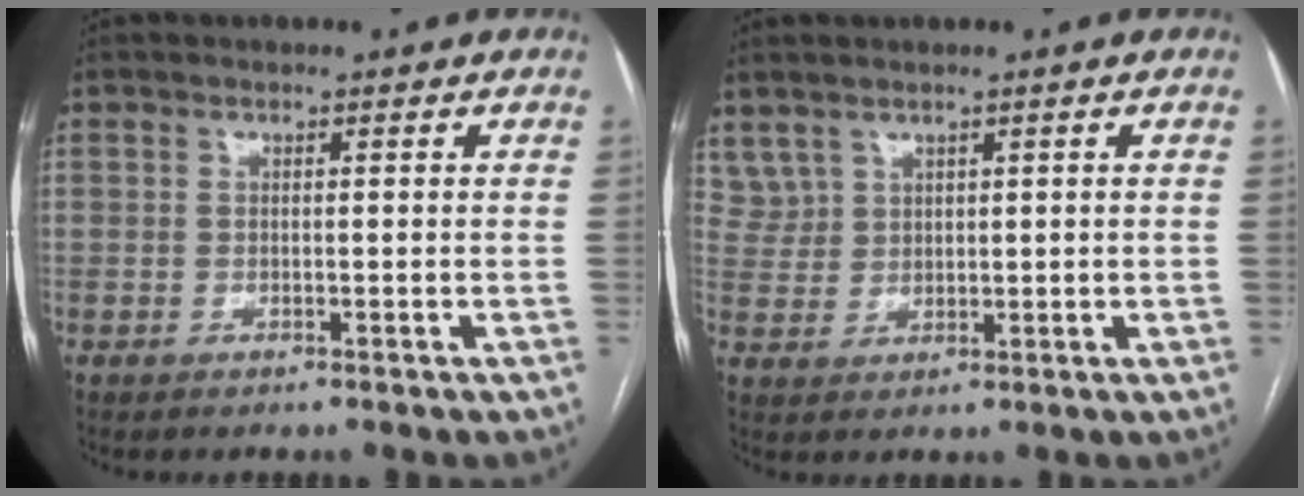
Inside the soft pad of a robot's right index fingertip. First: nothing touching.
{"total": 3.7, "force": [2.9, 2.3, 0.3], "torque": [-0.004, 0.005, 0.066]}